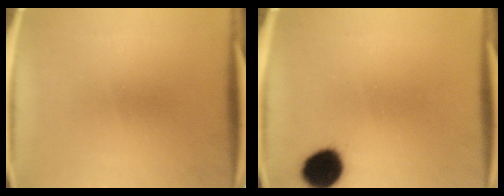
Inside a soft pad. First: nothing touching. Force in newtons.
{"total": 9.6}